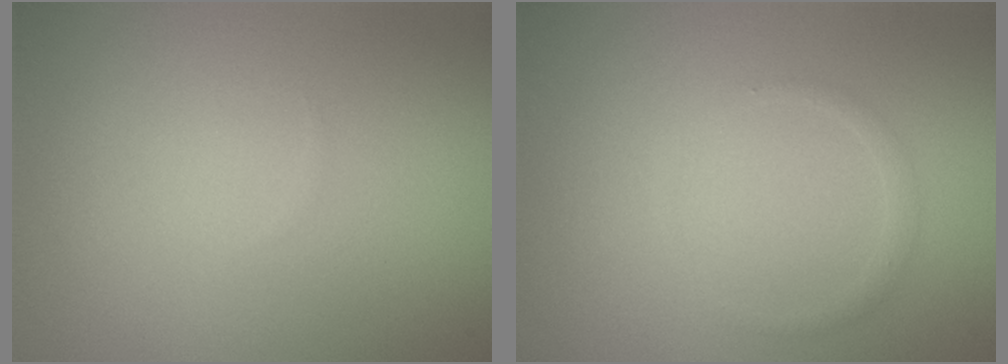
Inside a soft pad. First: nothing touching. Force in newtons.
{"total": 0.8, "press": 0.8, "slide": 0.0}